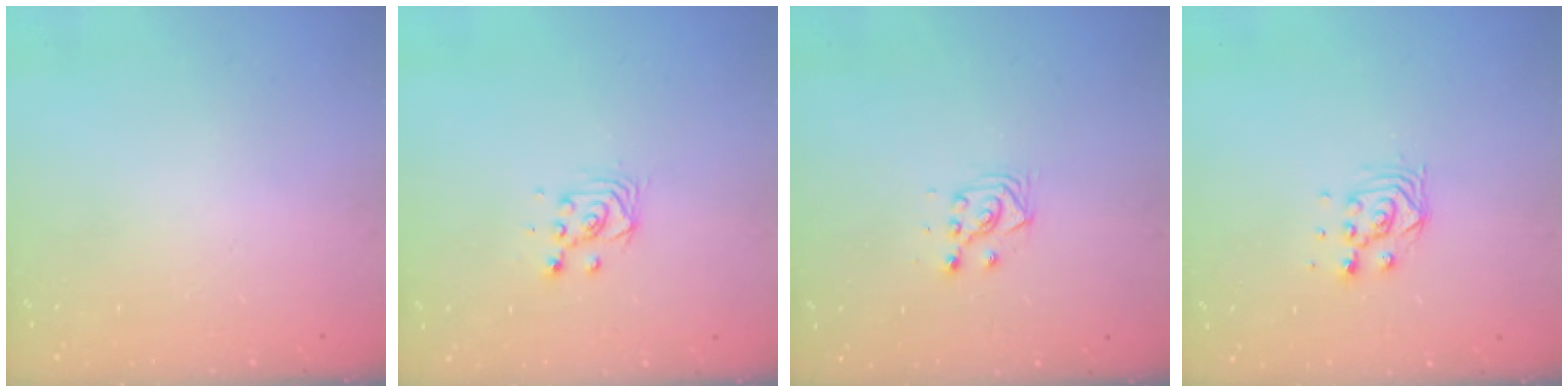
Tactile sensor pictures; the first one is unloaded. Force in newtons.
{"total": 3.5, "press": 3.5, "slide": 0.2}
{"total": 3.5, "press": 3.4, "slide": 0.9}
{"total": 6.1, "press": 6.0, "slide": 0.4}